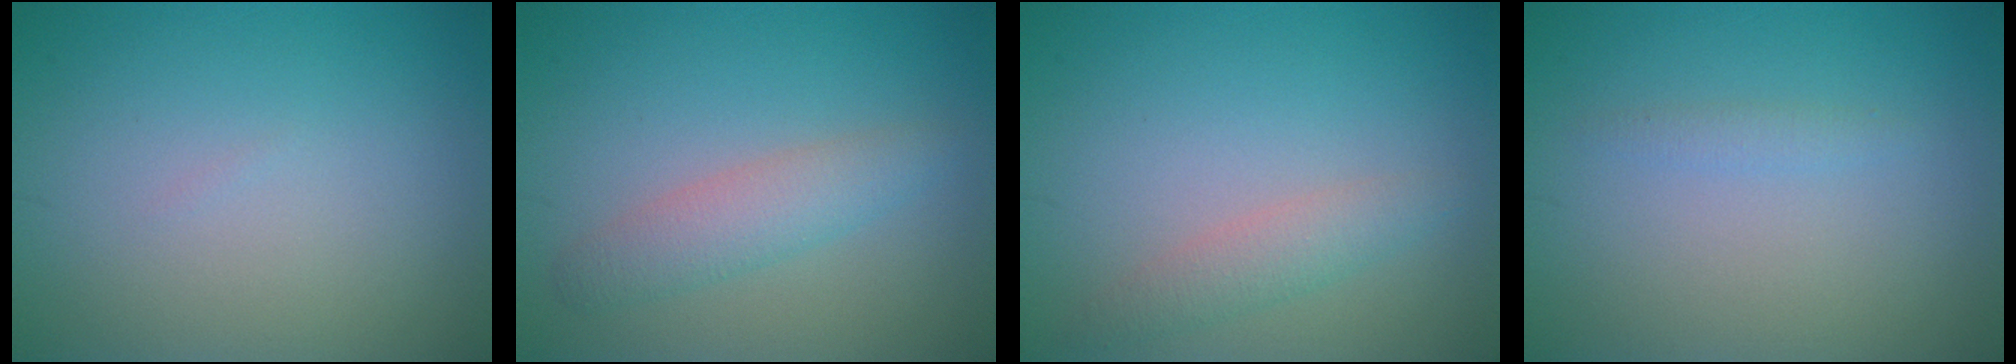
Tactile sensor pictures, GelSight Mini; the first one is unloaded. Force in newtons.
{"total": 2.8, "press": 2.8, "slide": 0.0}
{"total": 2.0, "press": 2.0, "slide": 0.1}
{"total": 0.8, "press": 0.8, "slide": 0.1}